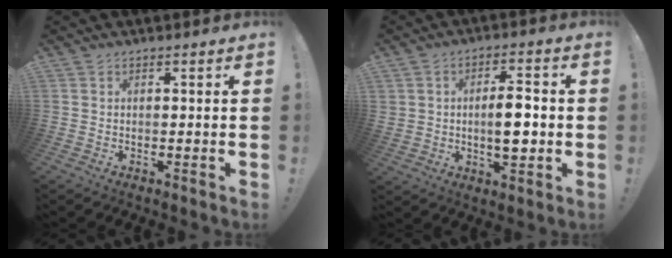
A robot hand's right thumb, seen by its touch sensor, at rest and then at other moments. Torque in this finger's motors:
{"motor_torque": [3.55, 1.46, 0.85, -1.16, 0.12]}